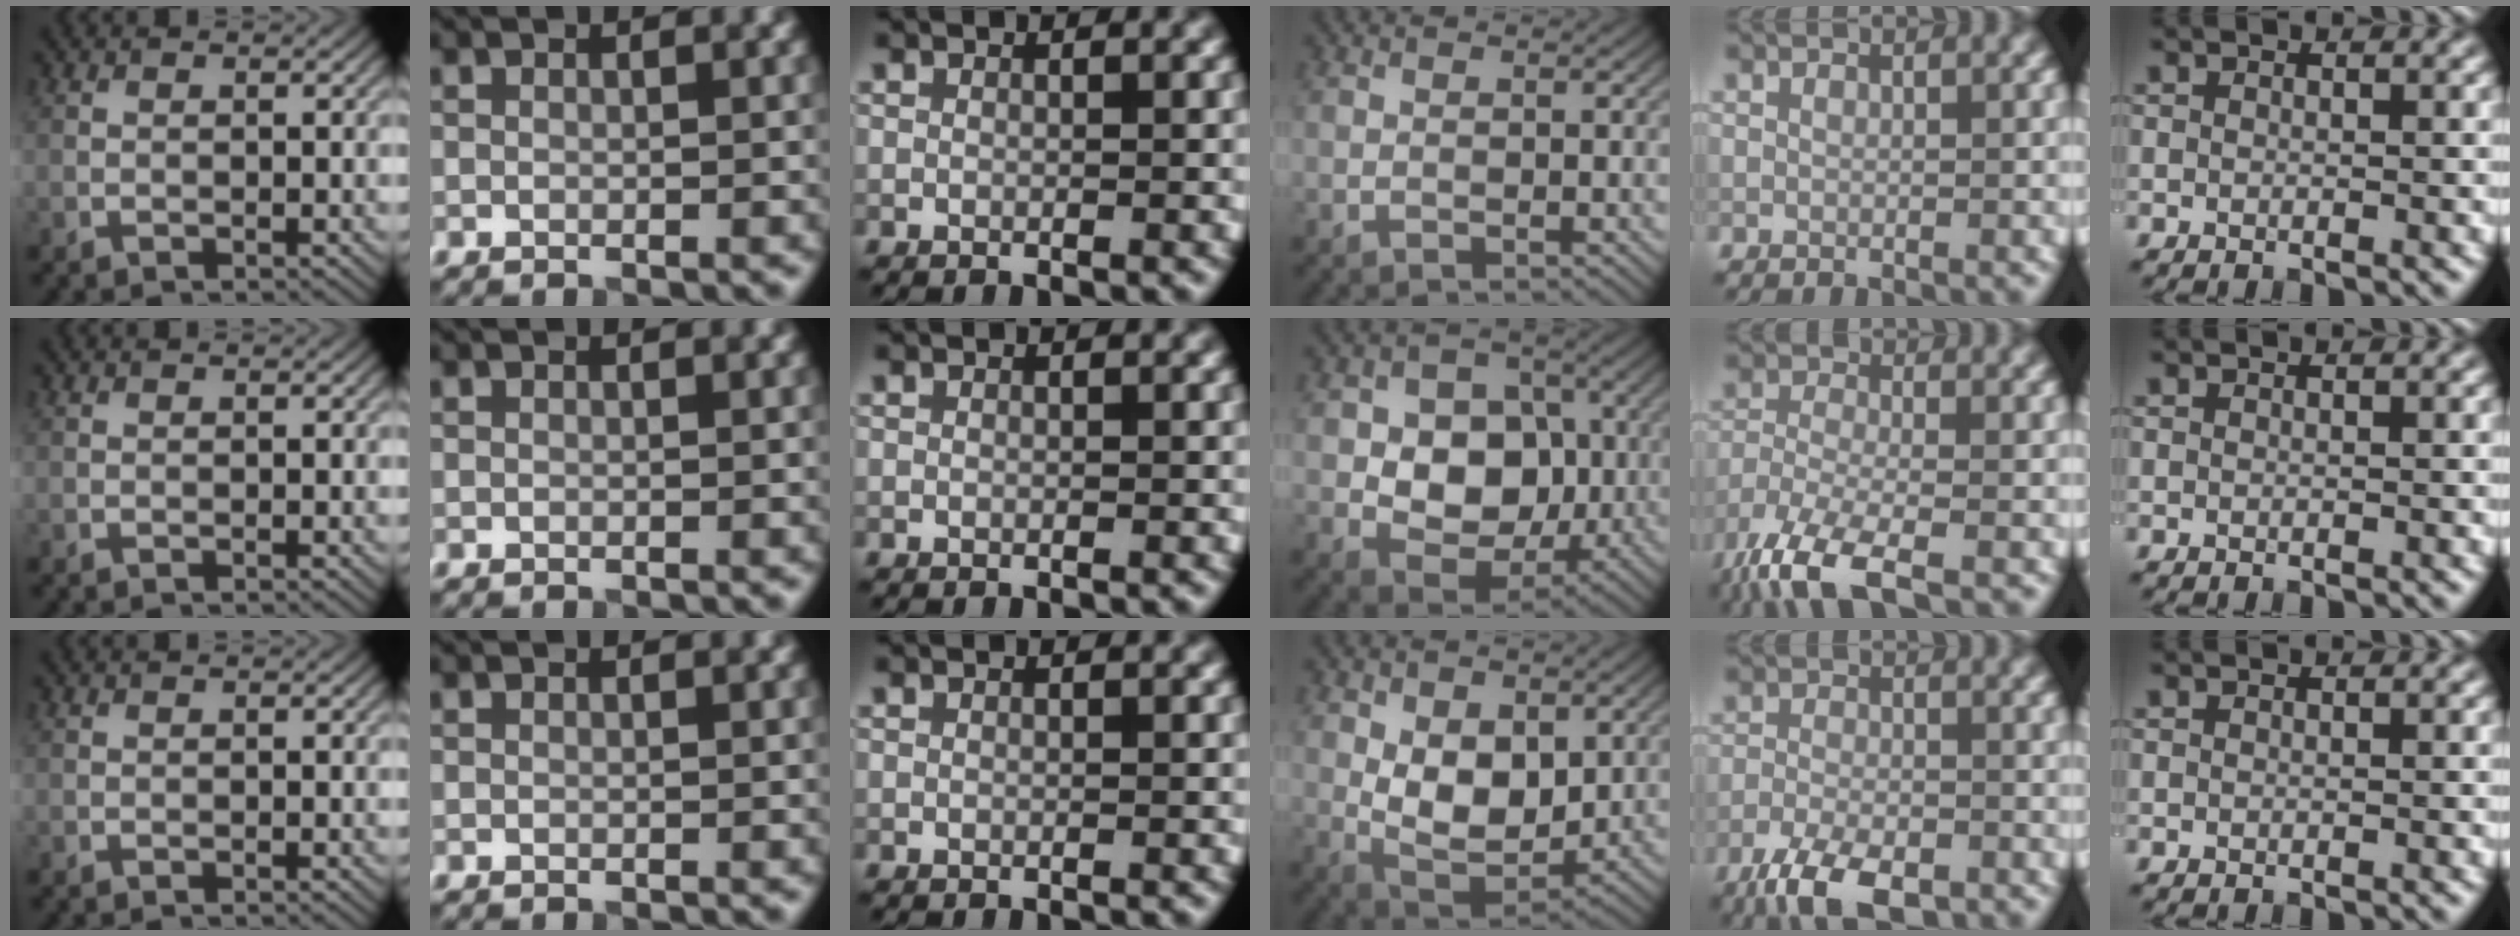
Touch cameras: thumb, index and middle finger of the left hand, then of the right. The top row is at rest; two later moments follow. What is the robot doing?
{"motion": "lift_and_place", "object": "coin"}